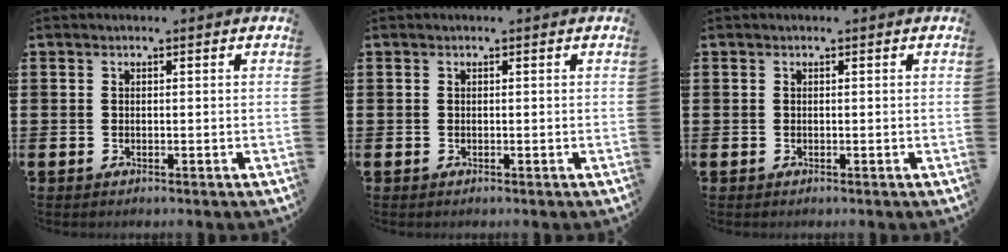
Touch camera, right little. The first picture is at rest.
{"total": 0.0}
{"total": 0.0}